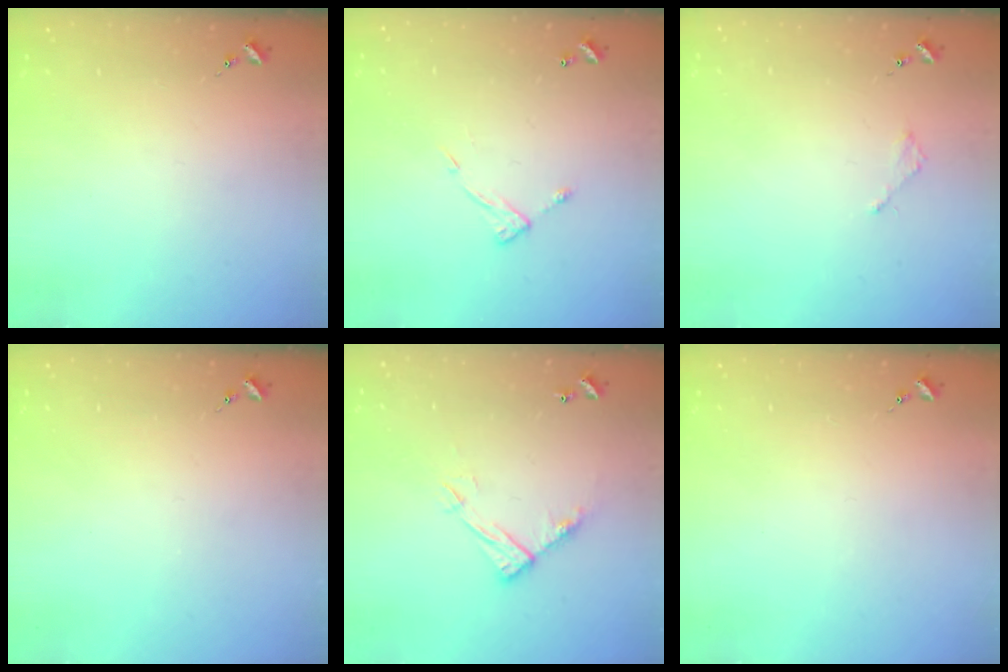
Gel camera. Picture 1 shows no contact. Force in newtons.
{"total": 7.7, "press": 7.7, "slide": 0.6}
{"total": 2.0, "press": 2.0, "slide": 0.3}
{"total": 0.0}
{"total": 11.1, "press": 11.0, "slide": 0.5}
{"total": 0.0}